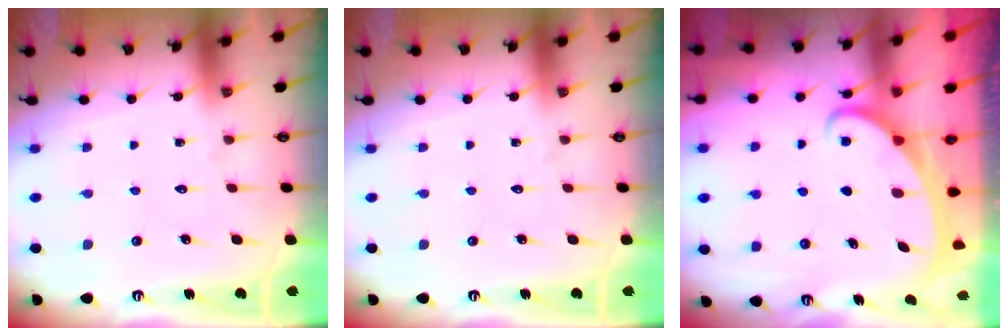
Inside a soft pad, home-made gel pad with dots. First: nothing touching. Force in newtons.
{"total": 0.0}
{"total": 2.3, "press": 2.3, "slide": 0.3}